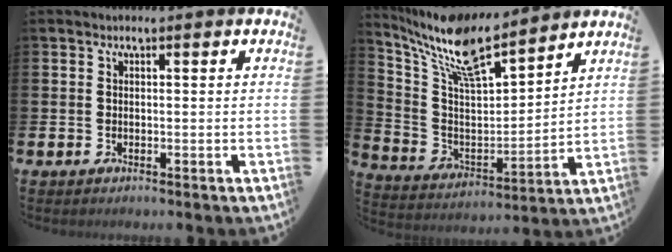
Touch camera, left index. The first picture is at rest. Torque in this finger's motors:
{"motor_torque": [0.99, -1.02, 0.75, 0.21]}